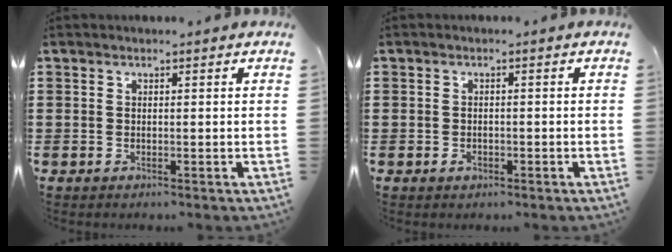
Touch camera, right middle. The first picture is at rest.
{"total": 1.0, "force": [-0.5, 0.7, 0.4], "torque": [-0.010, -0.002, -0.008]}